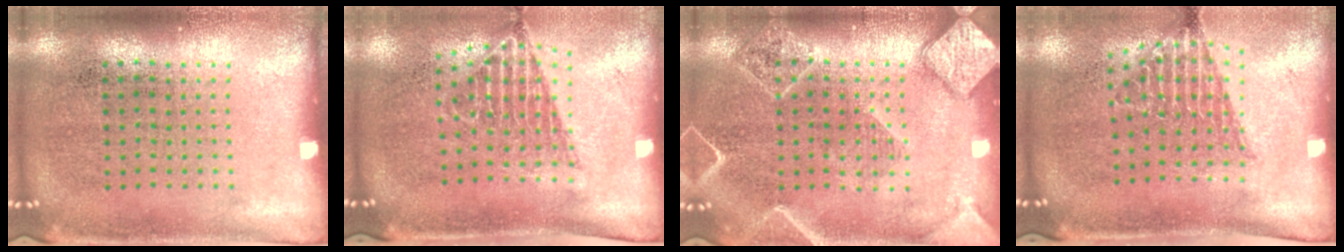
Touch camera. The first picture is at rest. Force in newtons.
{"total": 1.5, "press": 1.1, "slide": 0.9}
{"total": 1.9, "press": 1.9, "slide": 0.2}
{"total": 1.3, "press": 1.0, "slide": 0.9}